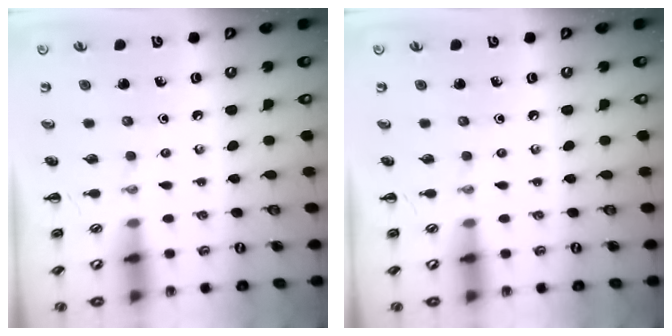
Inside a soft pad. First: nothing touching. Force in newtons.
{"total": 0.0}